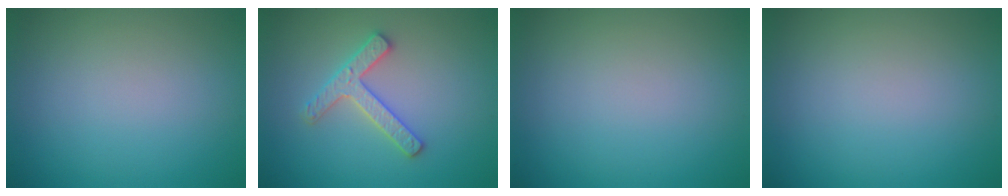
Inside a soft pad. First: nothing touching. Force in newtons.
{"total": 2.7, "press": 2.6, "slide": 0.5}
{"total": 0.0}
{"total": 0.0}